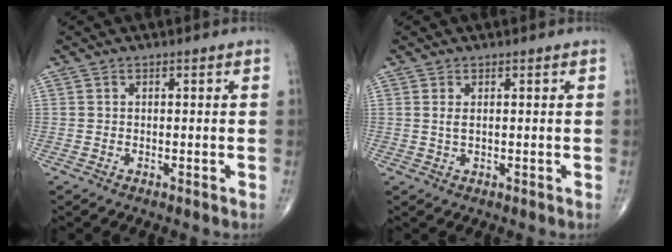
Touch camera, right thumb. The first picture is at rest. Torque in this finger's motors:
{"motor_torque": [-0.40, 0.26, -0.41, -0.26, -0.04]}